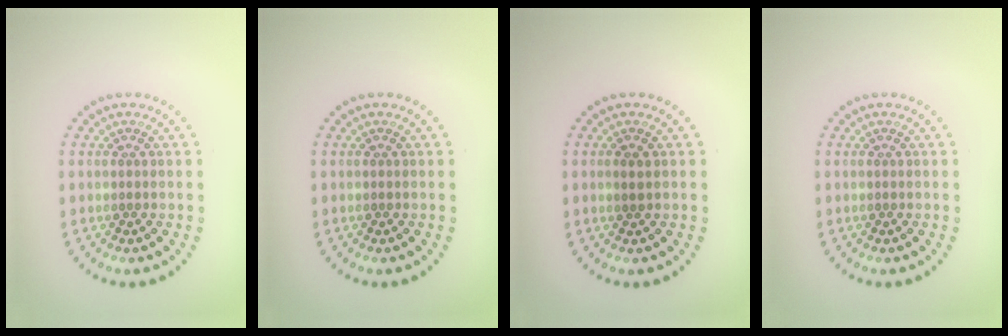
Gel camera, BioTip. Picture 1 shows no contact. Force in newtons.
{"total": 0.0}
{"total": 0.9, "press": 0.9, "slide": 0.2}
{"total": 0.0}